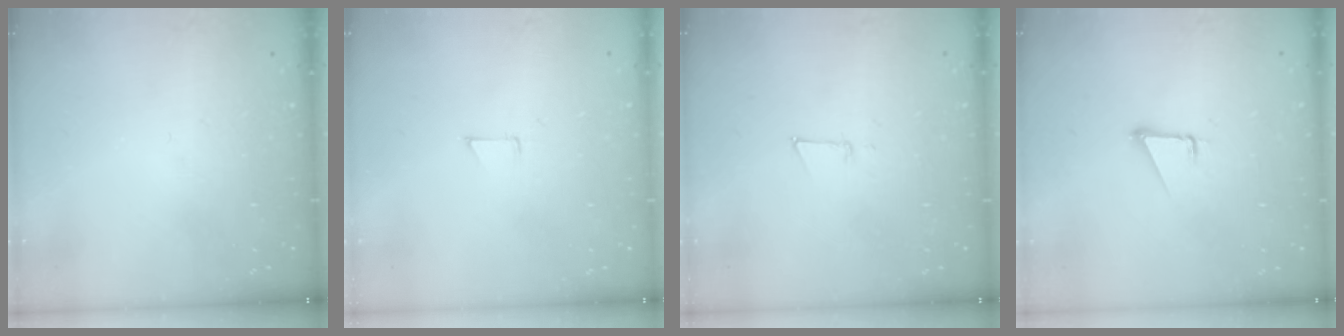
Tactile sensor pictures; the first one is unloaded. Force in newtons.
{"total": 4.1, "press": 4.1, "slide": 0.3}
{"total": 3.8, "press": 3.7, "slide": 1.0}
{"total": 1.9, "press": 1.9, "slide": 0.0}